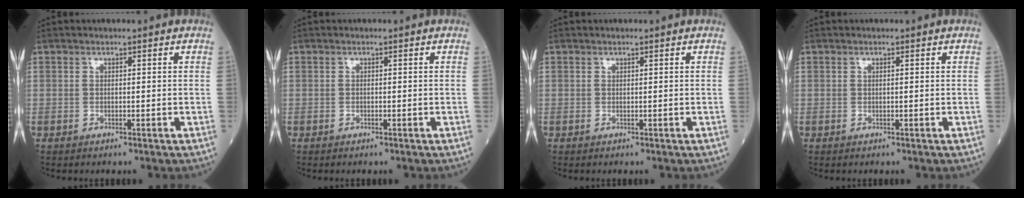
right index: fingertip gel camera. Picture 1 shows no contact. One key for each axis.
{"total": 0.0}
{"total": 0.0}
{"total": 0.0}